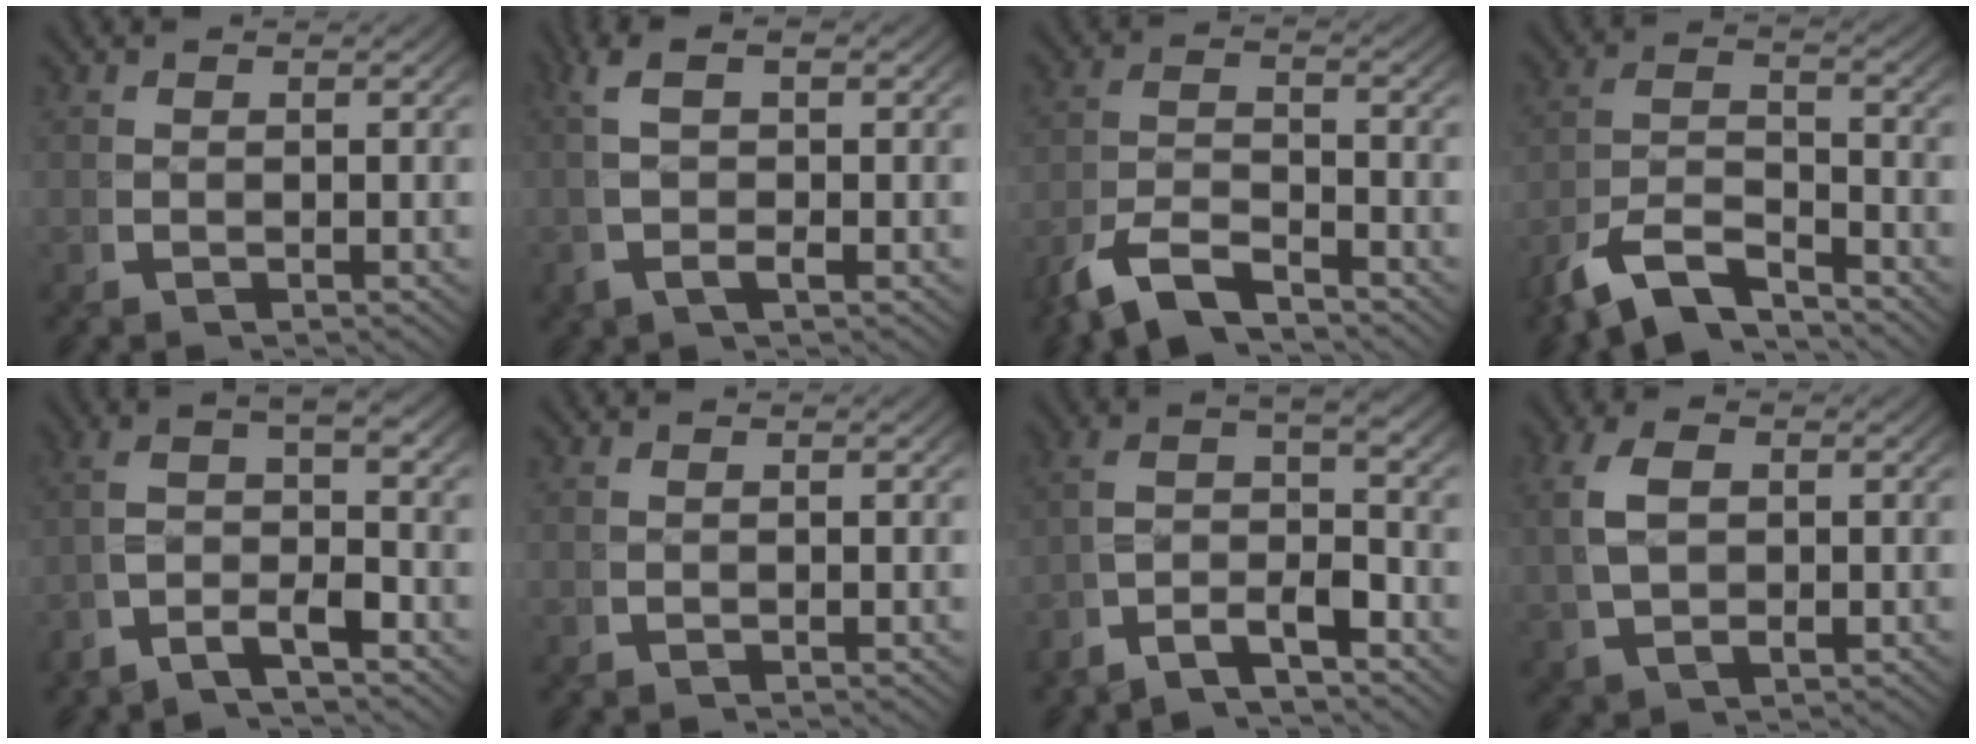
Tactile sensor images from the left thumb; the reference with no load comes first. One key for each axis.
{"total": 3.6, "fx": 0.8, "fy": 1.2, "fz": 3.3, "tx": -0.080, "ty": 0.003, "tz": 0.014}
{"total": 5.5, "fx": -3.5, "fy": 2.5, "fz": 3.4, "tx": -0.070, "ty": -0.014, "tz": -0.062}
{"total": 7.8, "fx": -4.2, "fy": 4.3, "fz": 4.9, "tx": -0.104, "ty": -0.031, "tz": -0.066}
{"total": 5.5, "fx": -0.8, "fy": 2.6, "fz": 4.8, "tx": -0.097, "ty": -0.006, "tz": -0.019}
{"total": 0.0}
{"total": 6.5, "fx": -1.4, "fy": 3.6, "fz": 5.3, "tx": -0.105, "ty": -0.013, "tz": -0.028}
{"total": 4.8, "fx": 0.9, "fy": 3.0, "fz": 3.5, "tx": -0.082, "ty": -0.002, "tz": 0.024}